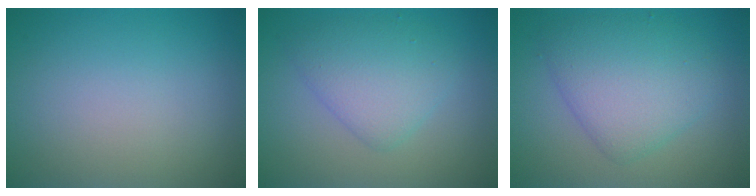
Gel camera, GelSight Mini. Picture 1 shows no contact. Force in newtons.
{"total": 3.8, "press": 3.7, "slide": 0.3}
{"total": 5.4, "press": 5.4, "slide": 0.1}